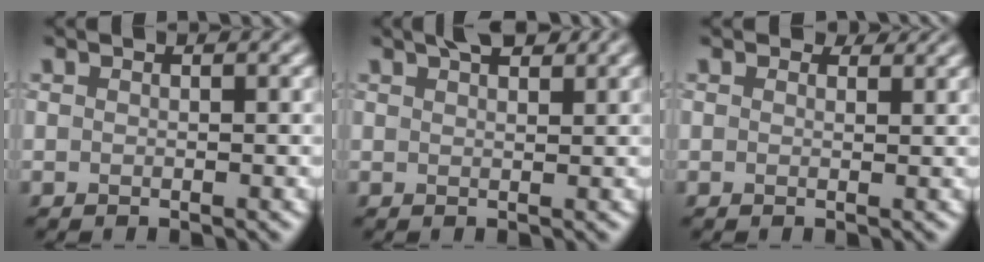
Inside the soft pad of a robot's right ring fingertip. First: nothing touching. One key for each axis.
{"total": 2.7, "fx": 2.0, "fy": 0.7, "fz": 1.7, "tx": -0.020, "ty": 0.005, "tz": 0.030}
{"total": 1.4, "fx": 1.1, "fy": 0.7, "fz": 0.5, "tx": -0.010, "ty": -0.005, "tz": 0.009}